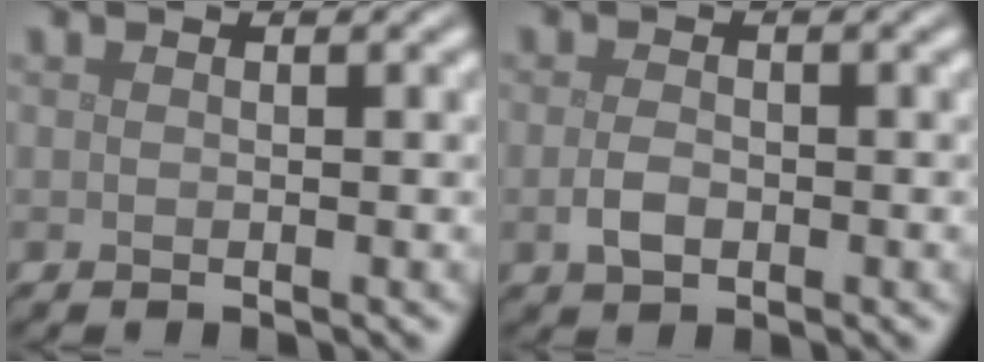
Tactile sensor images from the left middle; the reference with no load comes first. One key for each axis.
{"total": 1.9, "fx": -0.6, "fy": 1.2, "fz": 1.4, "tx": -0.032, "ty": -0.001, "tz": -0.011}